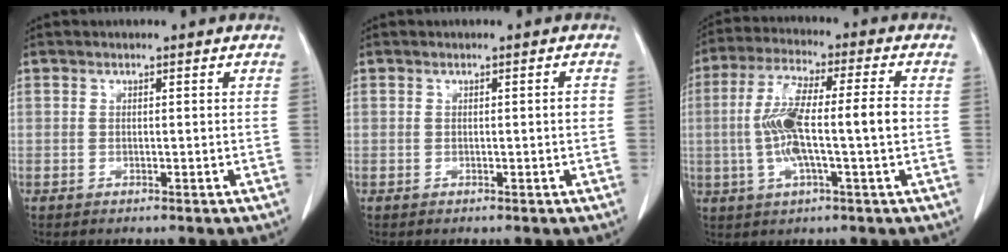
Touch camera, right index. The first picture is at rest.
{"total": 0.9, "force": [-0.1, 0.1, 0.9], "torque": [-0.011, 0.000, 0.001]}
{"total": 11.6, "force": [-0.7, 1.3, 11.5], "torque": [-0.224, 0.016, -0.015]}